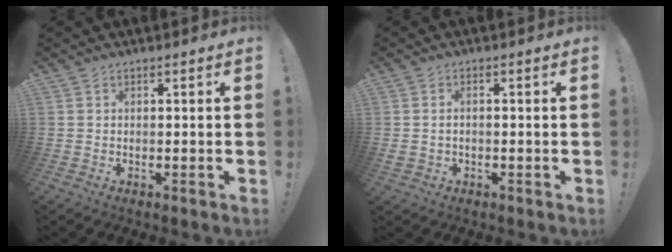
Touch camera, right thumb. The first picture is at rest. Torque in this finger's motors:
{"motor_torque": [-0.23, -0.08, 0.27, -0.12, 0.09]}